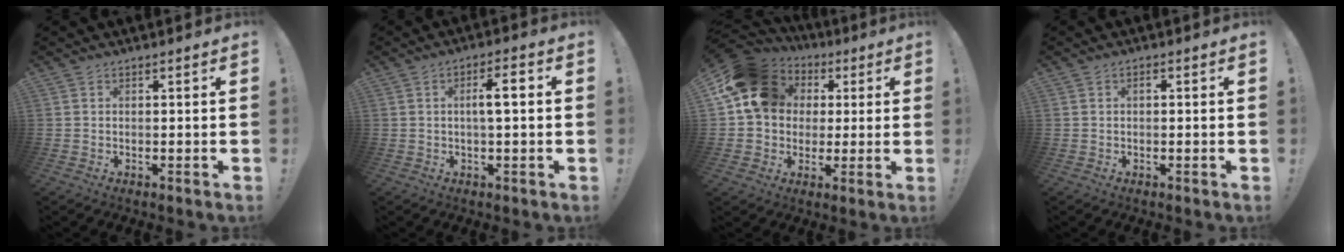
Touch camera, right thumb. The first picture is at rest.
{"total": 5.8, "force": [0.6, 1.0, 5.6], "torque": [-0.095, 0.004, 0.003]}
{"total": 17.5, "force": [5.1, 14.3, 8.8], "torque": [-0.129, -0.011, 0.107]}
{"total": 0.7, "force": [-0.1, 0.3, 0.6], "torque": [-0.011, 0.003, -0.005]}